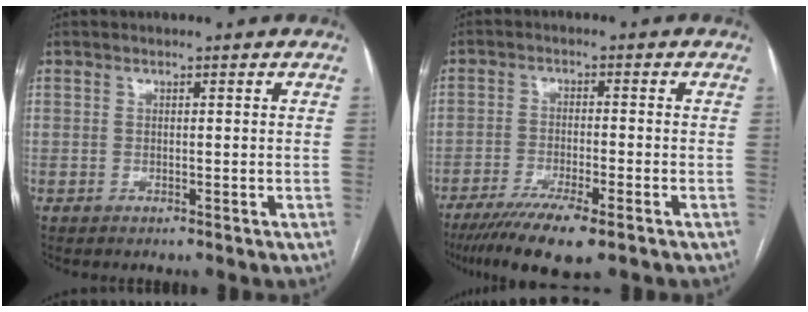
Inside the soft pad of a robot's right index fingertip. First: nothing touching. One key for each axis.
{"total": 10.0, "fx": -7.0, "fy": 1.0, "fz": 7.1, "tx": -0.115, "ty": -0.022, "tz": -0.111}